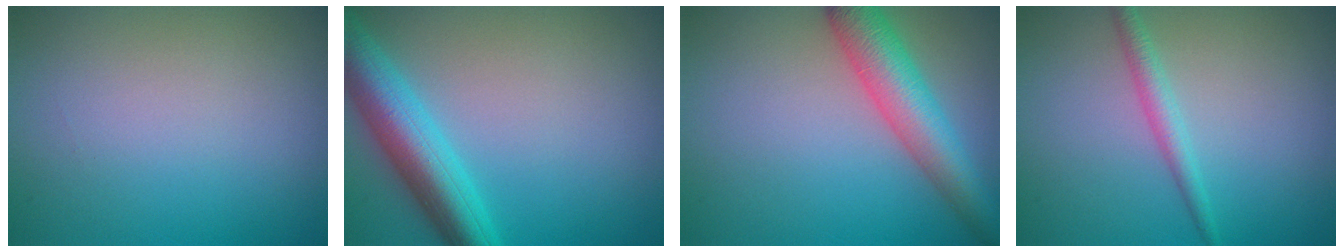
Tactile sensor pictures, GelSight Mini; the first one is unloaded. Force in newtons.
{"total": 6.1, "press": 6.1, "slide": 0.2}
{"total": 5.7, "press": 5.7, "slide": 0.2}
{"total": 1.9, "press": 1.9, "slide": 0.1}